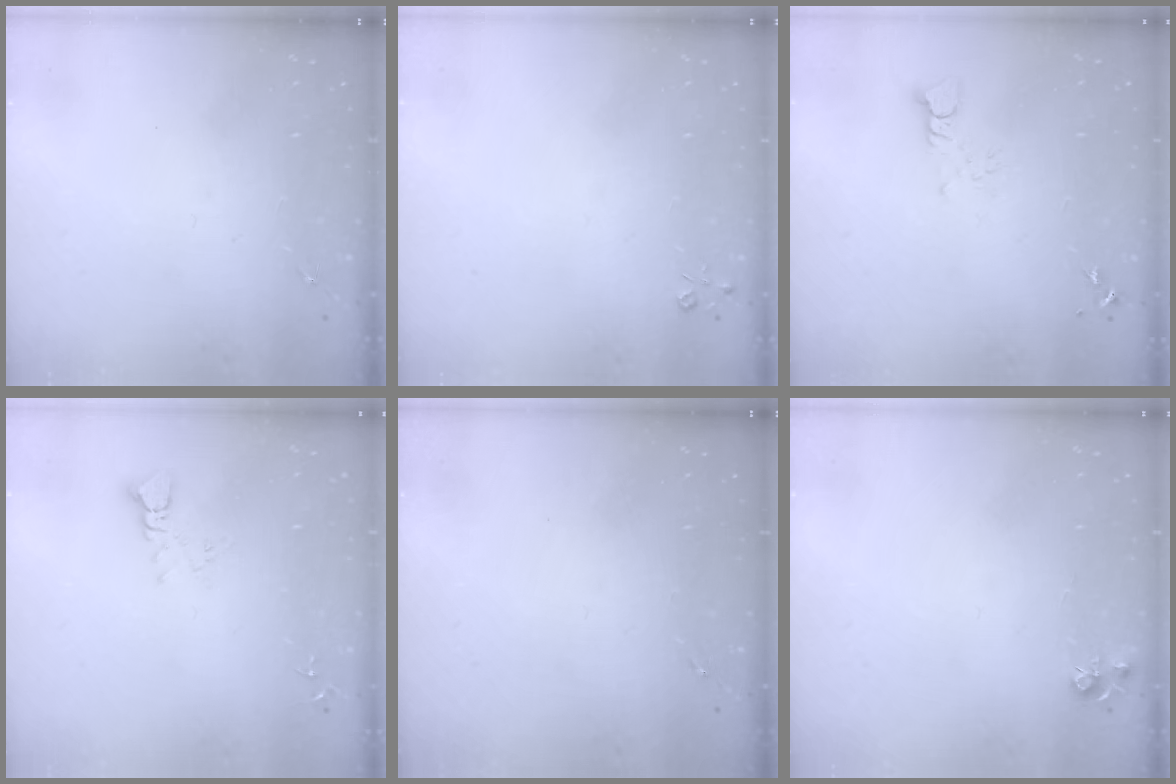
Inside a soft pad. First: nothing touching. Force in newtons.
{"total": 3.0, "press": 3.0, "slide": 0.4}
{"total": 3.2, "press": 3.1, "slide": 0.4}
{"total": 3.8, "press": 3.8, "slide": 0.3}
{"total": 0.0}
{"total": 5.1, "press": 5.0, "slide": 0.5}